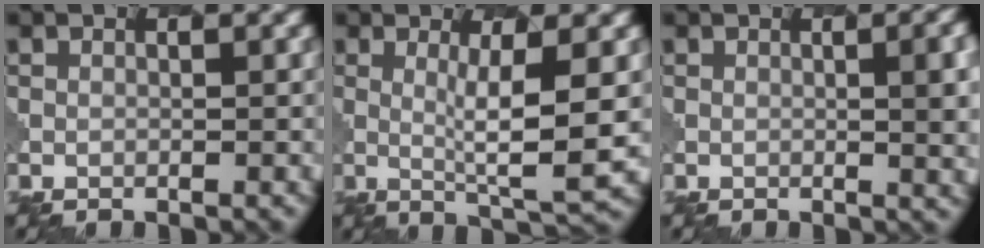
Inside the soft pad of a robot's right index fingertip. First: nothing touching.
{"total": 5.0, "force": [1.1, 0.6, 4.9], "torque": [-0.089, -0.011, 0.018]}
{"total": 5.3, "force": [0.6, 1.9, 5.0], "torque": [-0.046, 0.001, 0.006]}